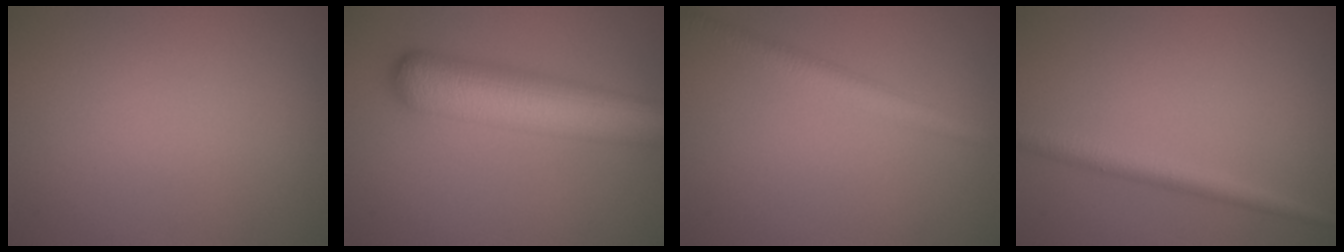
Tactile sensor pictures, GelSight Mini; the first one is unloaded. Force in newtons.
{"total": 8.9, "press": 8.9, "slide": 0.4}
{"total": 2.7, "press": 2.7, "slide": 0.1}
{"total": 2.3, "press": 2.3, "slide": 0.1}